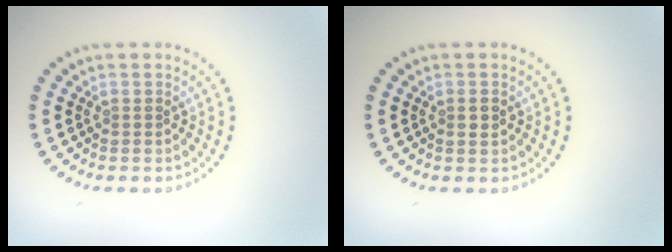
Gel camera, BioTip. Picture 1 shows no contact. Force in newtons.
{"total": 1.0, "press": 1.0, "slide": 0.2}